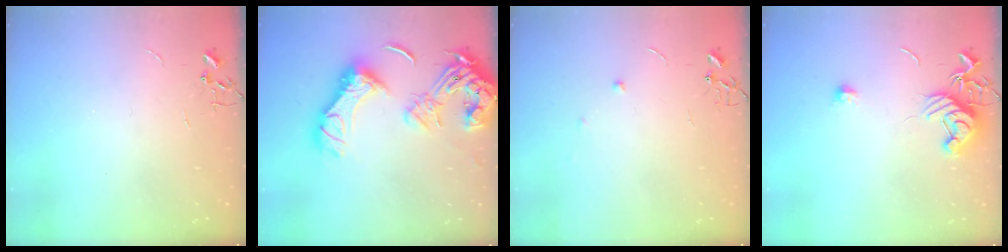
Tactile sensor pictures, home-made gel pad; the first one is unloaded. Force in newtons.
{"total": 21.2, "press": 21.0, "slide": 2.3}
{"total": 3.8, "press": 3.7, "slide": 0.6}
{"total": 10.9, "press": 10.9, "slide": 0.4}